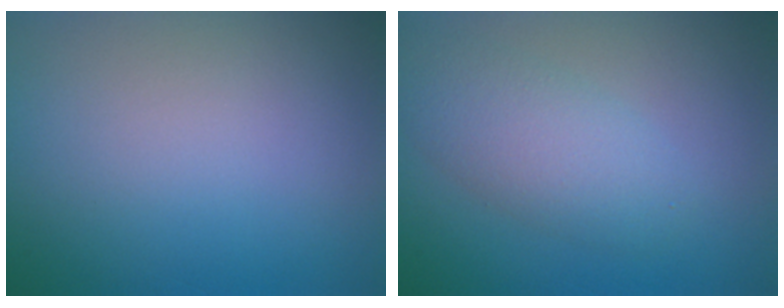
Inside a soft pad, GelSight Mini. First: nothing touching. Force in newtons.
{"total": 4.1, "press": 4.1, "slide": 0.1}